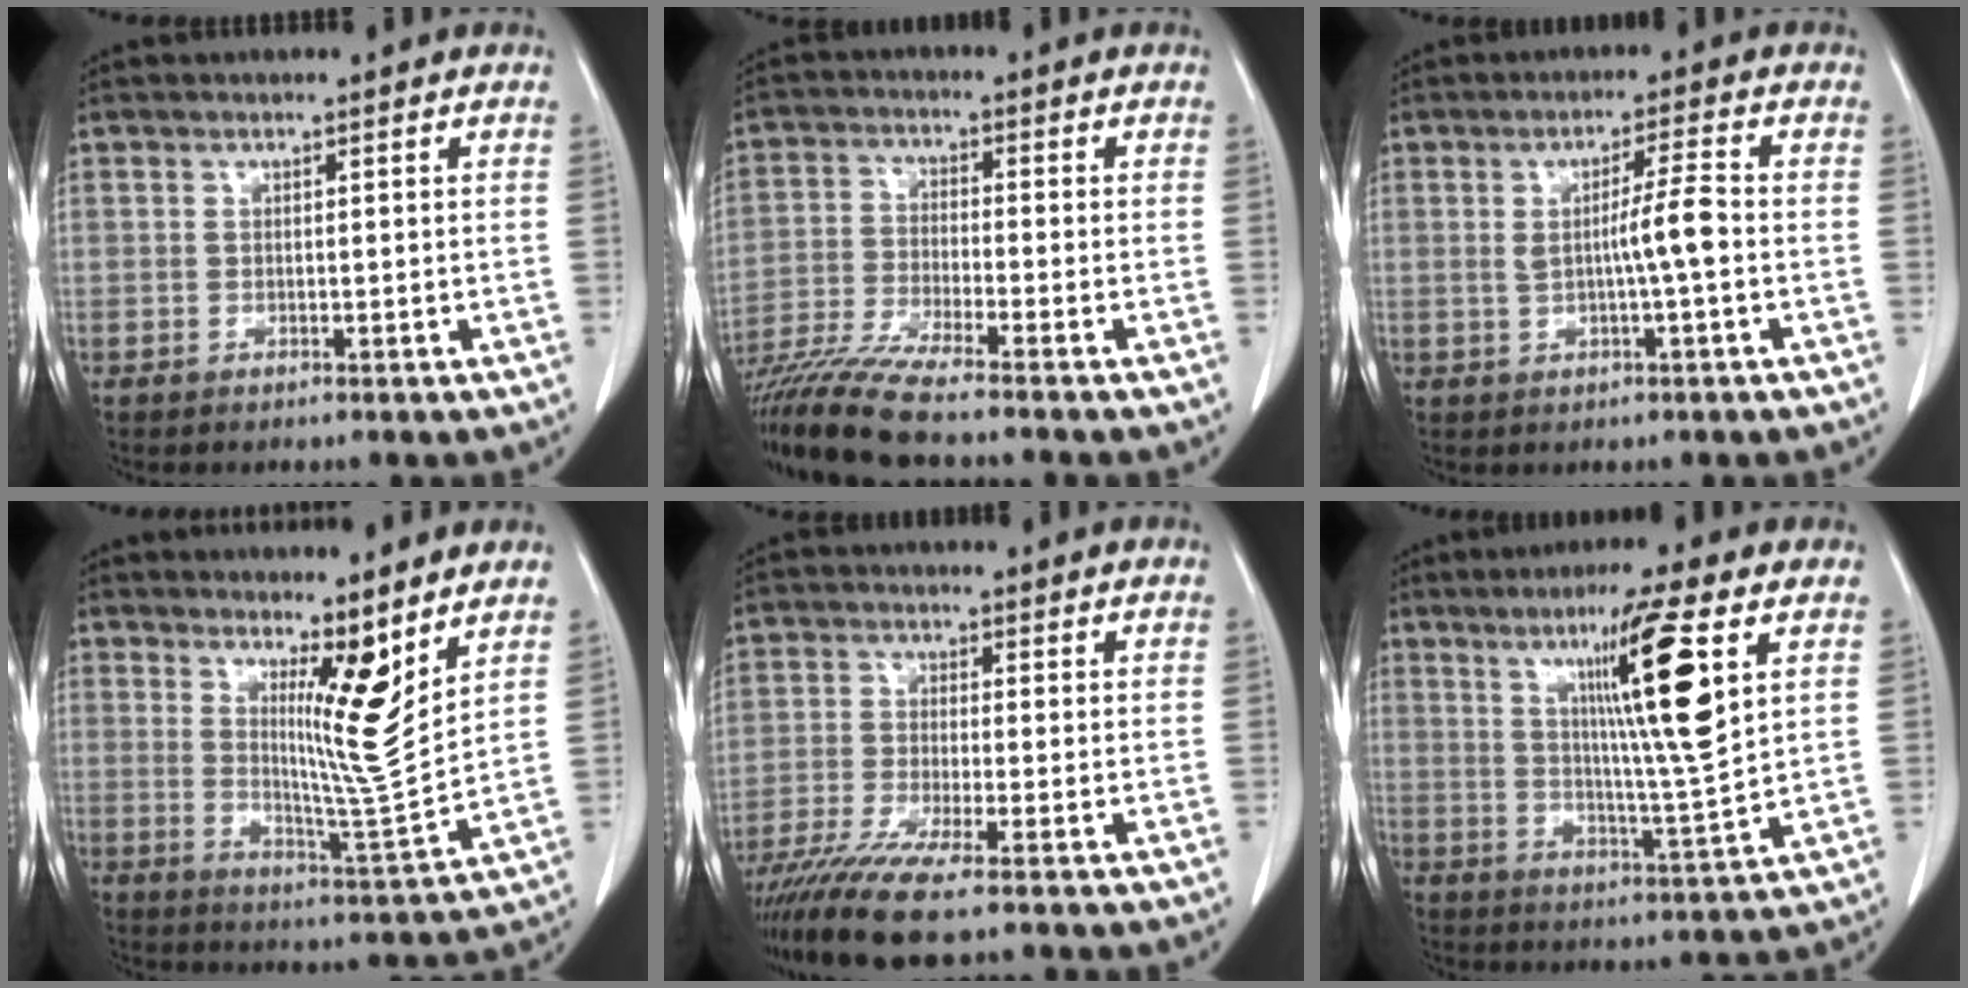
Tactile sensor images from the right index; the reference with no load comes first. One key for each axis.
{"total": 10.5, "fx": -8.9, "fy": -1.1, "fz": 5.4, "tx": -0.099, "ty": -0.029, "tz": -0.161}
{"total": 4.9, "fx": -0.3, "fy": -0.2, "fz": 4.9, "tx": -0.078, "ty": 0.003, "tz": -0.002}
{"total": 8.8, "fx": 5.2, "fy": -0.3, "fz": 7.1, "tx": -0.119, "ty": -0.023, "tz": 0.096}
{"total": 9.9, "fx": -7.6, "fy": -0.5, "fz": 6.4, "tx": -0.110, "ty": -0.028, "tz": -0.130}
{"total": 13.2, "fx": 5.2, "fy": -1.1, "fz": 12.1, "tx": -0.200, "ty": -0.006, "tz": 0.088}